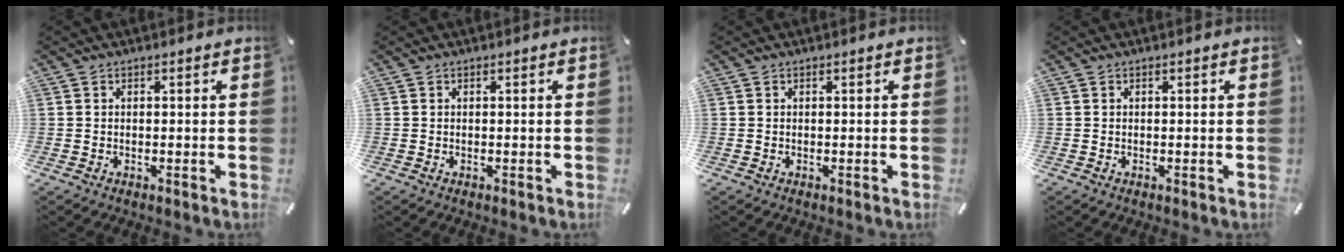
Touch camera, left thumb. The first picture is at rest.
{"total": 0.0}
{"total": 0.0}
{"total": 0.0}